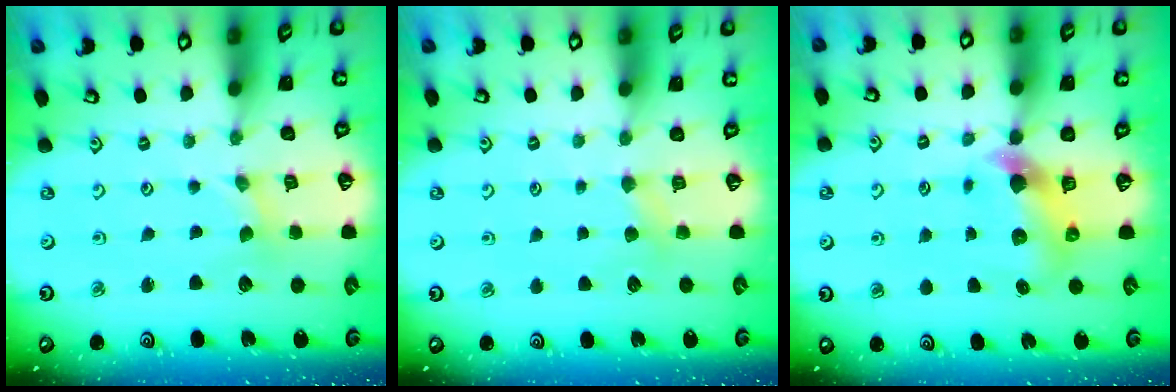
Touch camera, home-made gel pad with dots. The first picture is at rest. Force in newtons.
{"total": 3.3, "press": 3.2, "slide": 0.5}
{"total": 6.1, "press": 6.0, "slide": 0.7}